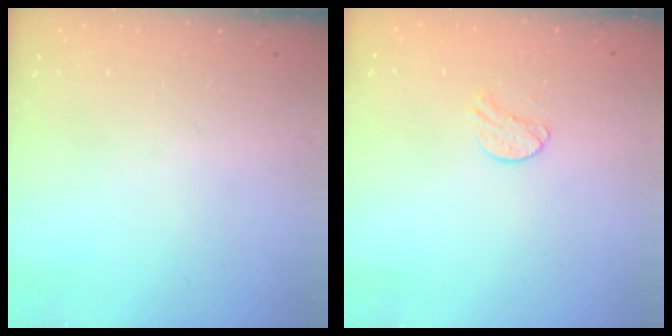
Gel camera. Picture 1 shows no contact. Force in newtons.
{"total": 7.5, "press": 7.4, "slide": 0.5}